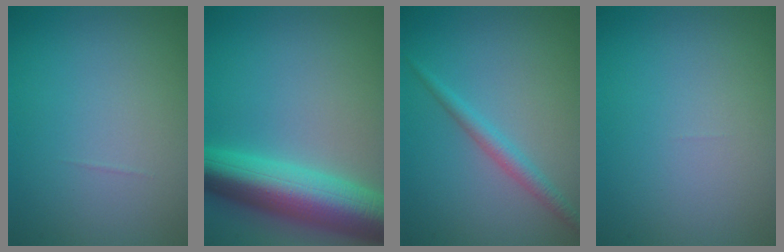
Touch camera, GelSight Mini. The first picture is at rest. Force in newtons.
{"total": 10.0, "press": 10.0, "slide": 0.2}
{"total": 1.9, "press": 1.9, "slide": 0.1}
{"total": 0.0}